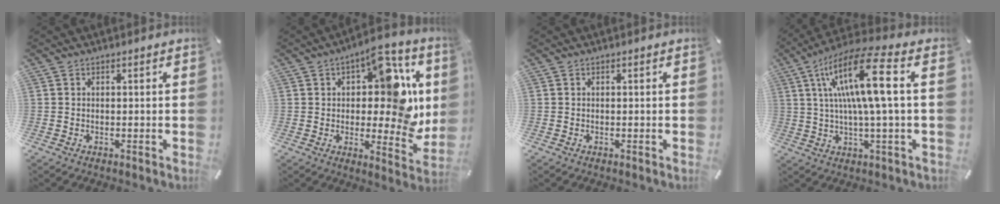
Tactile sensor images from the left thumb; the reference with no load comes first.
{"total": 15.9, "force": [4.2, 7.9, 13.1], "torque": [-0.154, -0.033, 0.068]}
{"total": 0.0}
{"total": 15.8, "force": [3.7, 2.2, 15.2], "torque": [-0.298, -0.007, 0.045]}